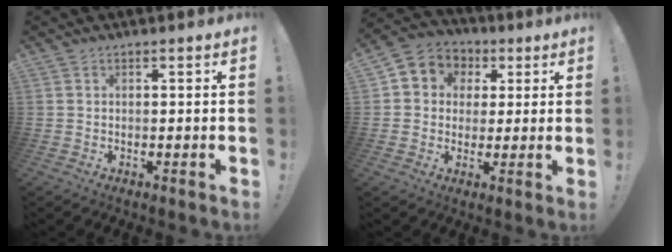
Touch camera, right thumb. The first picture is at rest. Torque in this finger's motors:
{"motor_torque": [0.01, 0.08, 0.09, 0.03, 0.22]}